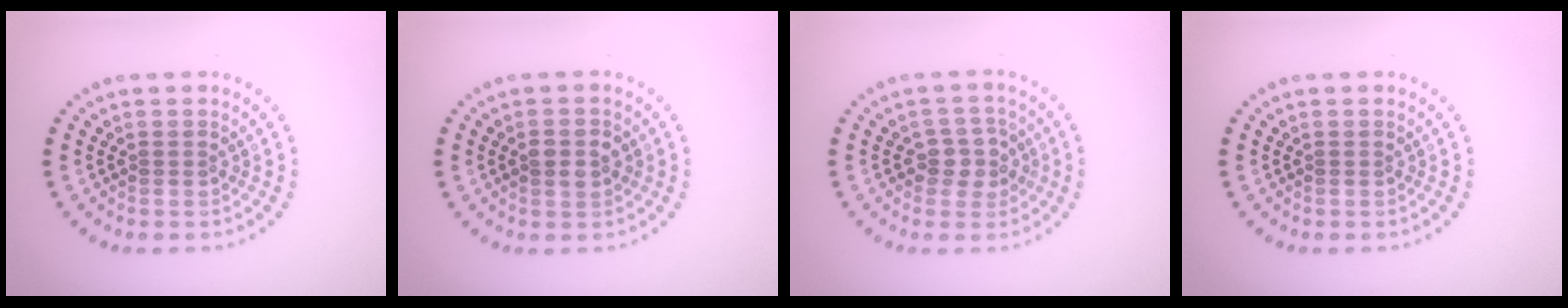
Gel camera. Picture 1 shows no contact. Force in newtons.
{"total": 2.6, "press": 2.6, "slide": 0.1}
{"total": 2.6, "press": 2.5, "slide": 0.9}
{"total": 0.0}